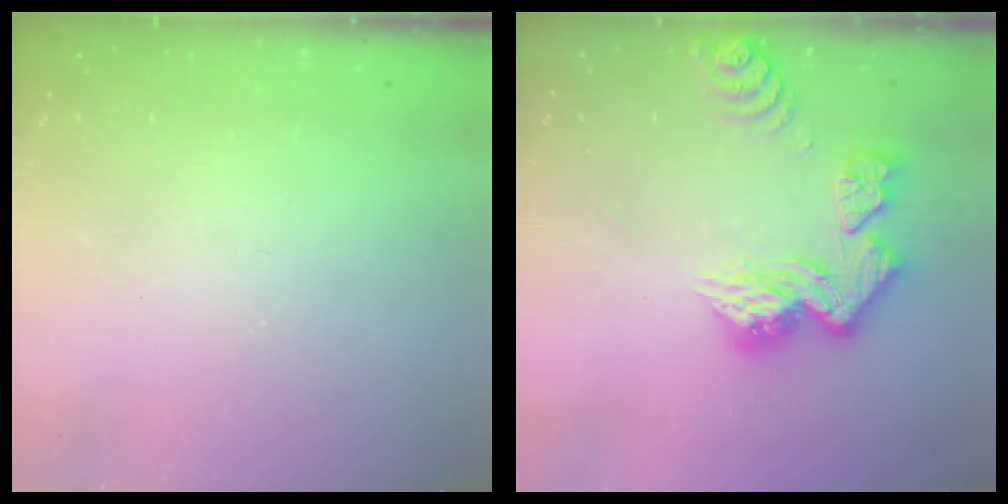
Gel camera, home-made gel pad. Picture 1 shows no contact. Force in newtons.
{"total": 13.6, "press": 13.5, "slide": 1.6}